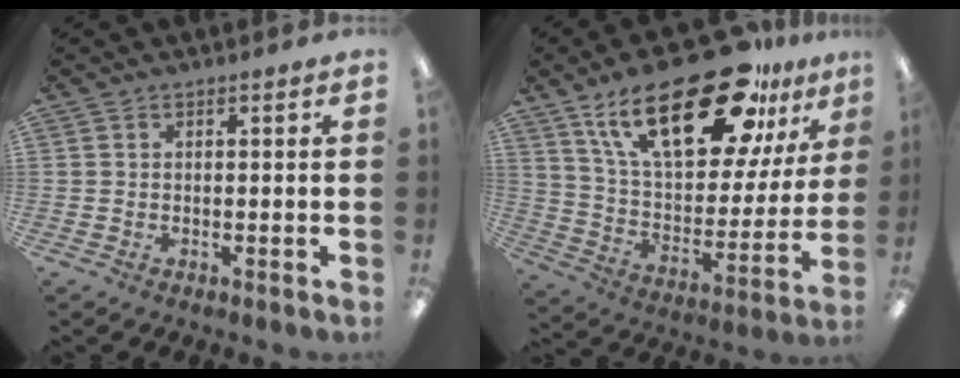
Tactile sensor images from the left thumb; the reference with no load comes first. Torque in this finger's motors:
{"motor_torque": [1.14, 0.97, 1.55, -1.23, 0.28]}